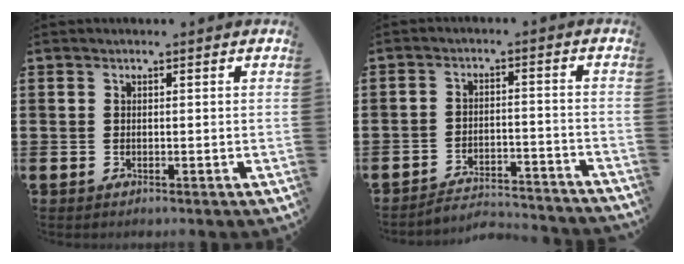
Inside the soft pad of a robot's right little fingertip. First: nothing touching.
{"total": 3.3, "force": [-3.3, 0.2, 0.1], "torque": [-0.009, 0.004, -0.073]}